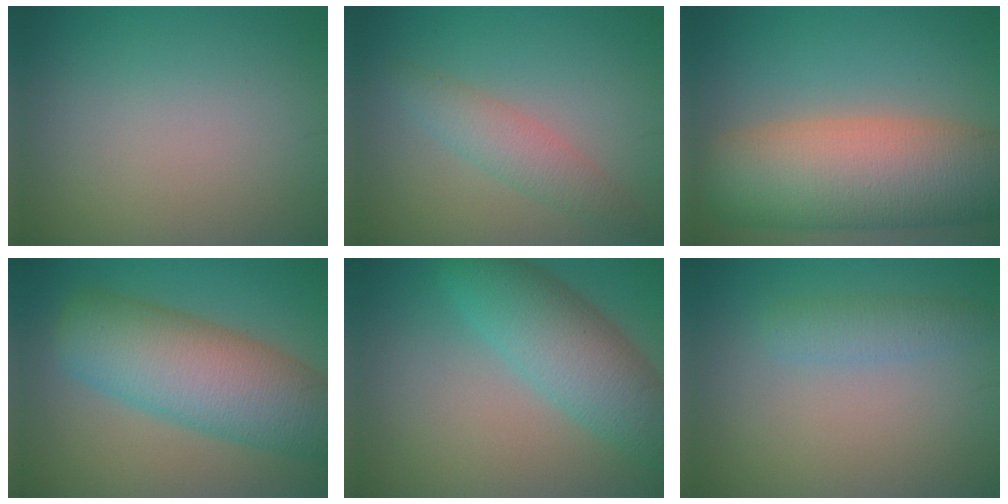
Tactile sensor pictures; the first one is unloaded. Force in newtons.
{"total": 2.9, "press": 2.9, "slide": 0.1}
{"total": 12.3, "press": 12.2, "slide": 0.9}
{"total": 10.4, "press": 10.3, "slide": 0.7}
{"total": 7.3, "press": 7.3, "slide": 0.0}
{"total": 2.2, "press": 2.2, "slide": 0.1}